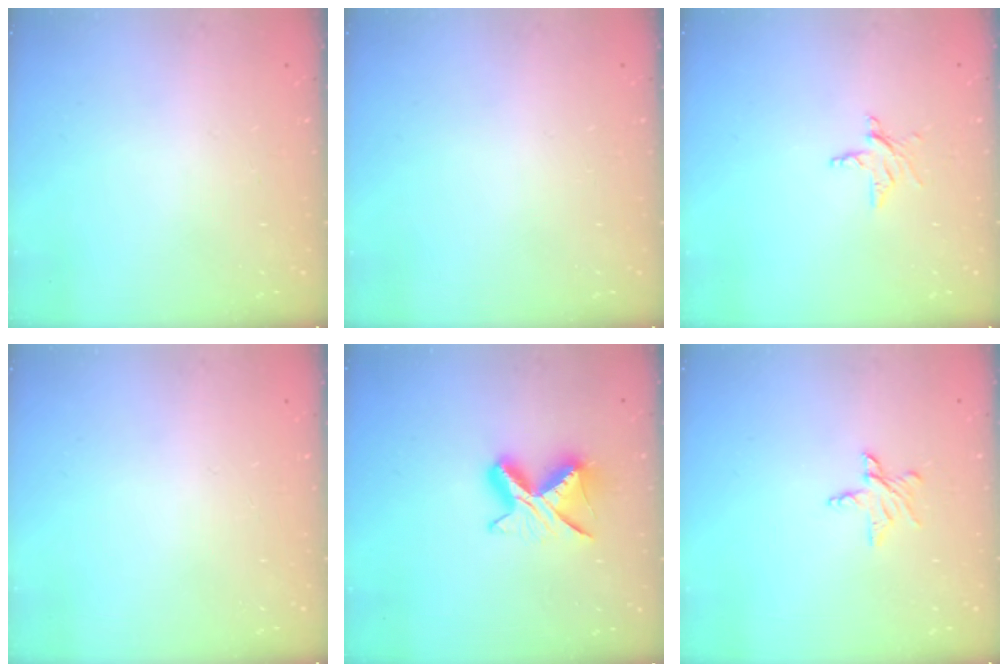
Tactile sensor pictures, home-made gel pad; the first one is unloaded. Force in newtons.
{"total": 0.0}
{"total": 3.9, "press": 3.8, "slide": 0.3}
{"total": 0.0}
{"total": 8.7, "press": 8.6, "slide": 1.2}
{"total": 5.9, "press": 5.8, "slide": 0.5}